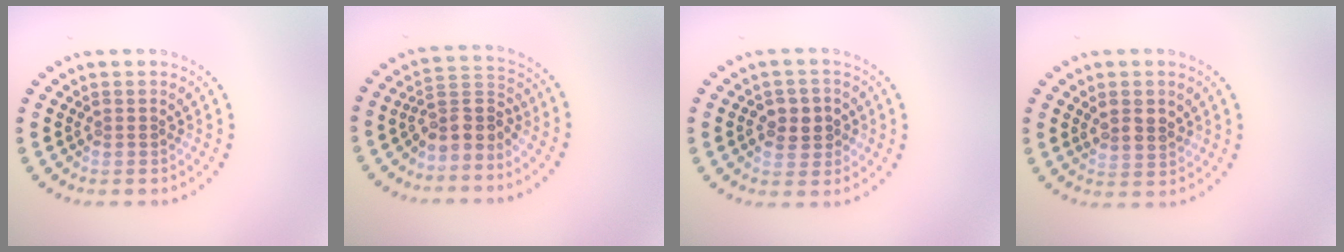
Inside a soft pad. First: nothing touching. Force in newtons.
{"total": 3.3, "press": 2.6, "slide": 2.0}
{"total": 2.8, "press": 2.8, "slide": 0.4}
{"total": 2.3, "press": 2.1, "slide": 0.8}